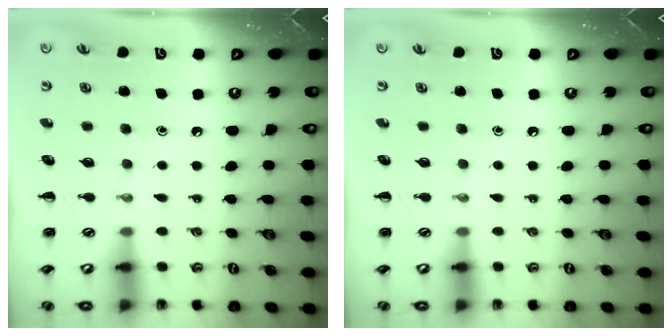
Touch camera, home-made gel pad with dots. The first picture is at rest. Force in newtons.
{"total": 0.0}